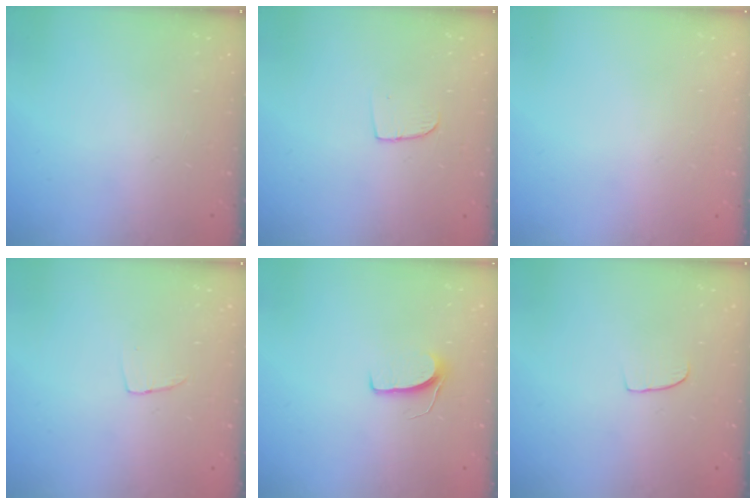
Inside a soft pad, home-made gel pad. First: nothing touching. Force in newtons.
{"total": 5.6, "press": 5.6, "slide": 0.4}
{"total": 0.0}
{"total": 2.9, "press": 2.9, "slide": 0.1}
{"total": 6.2, "press": 6.2, "slide": 0.5}
{"total": 3.2, "press": 3.1, "slide": 0.3}